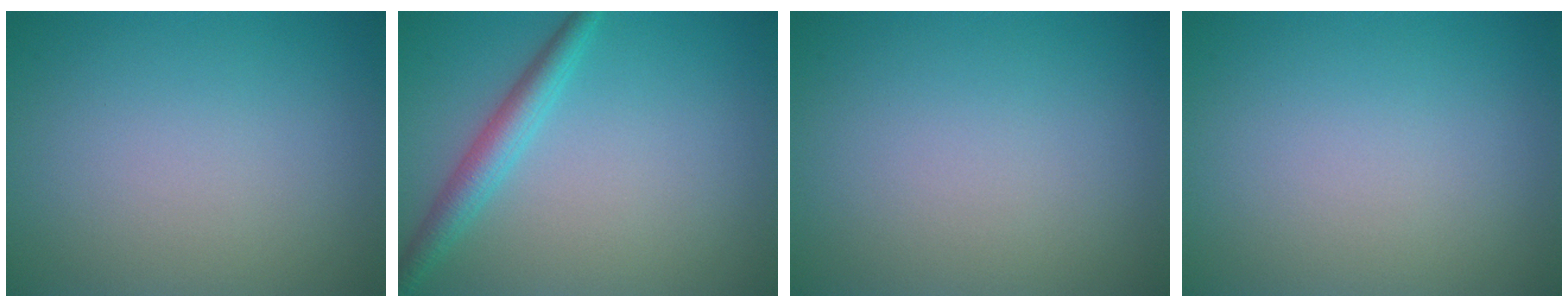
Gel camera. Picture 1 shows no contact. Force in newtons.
{"total": 2.9, "press": 2.9, "slide": 0.1}
{"total": 0.0}
{"total": 0.0}